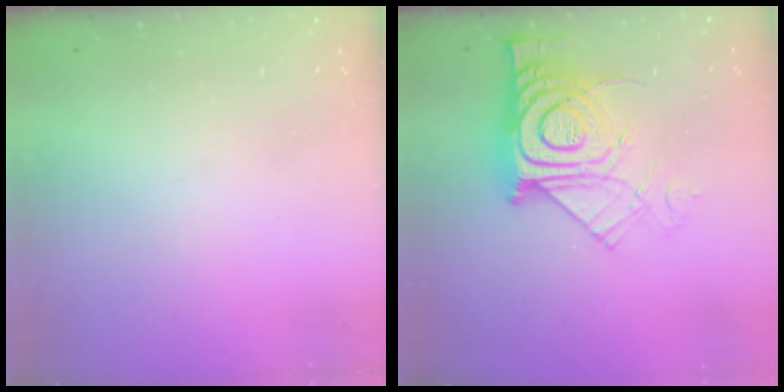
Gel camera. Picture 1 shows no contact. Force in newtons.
{"total": 15.8, "press": 15.8, "slide": 1.2}